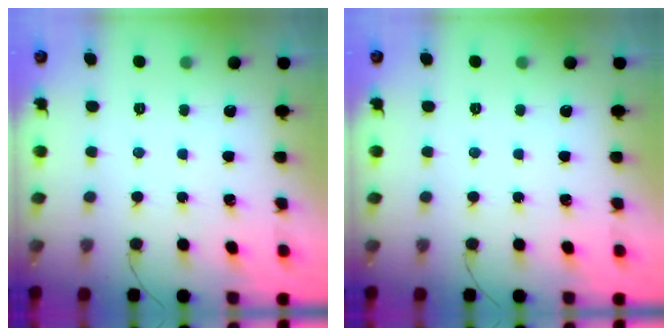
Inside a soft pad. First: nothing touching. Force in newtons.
{"total": 0.0}